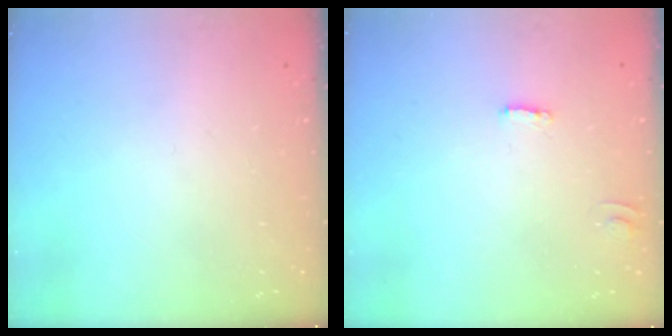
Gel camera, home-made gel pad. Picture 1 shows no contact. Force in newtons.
{"total": 2.0, "press": 2.0, "slide": 0.1}